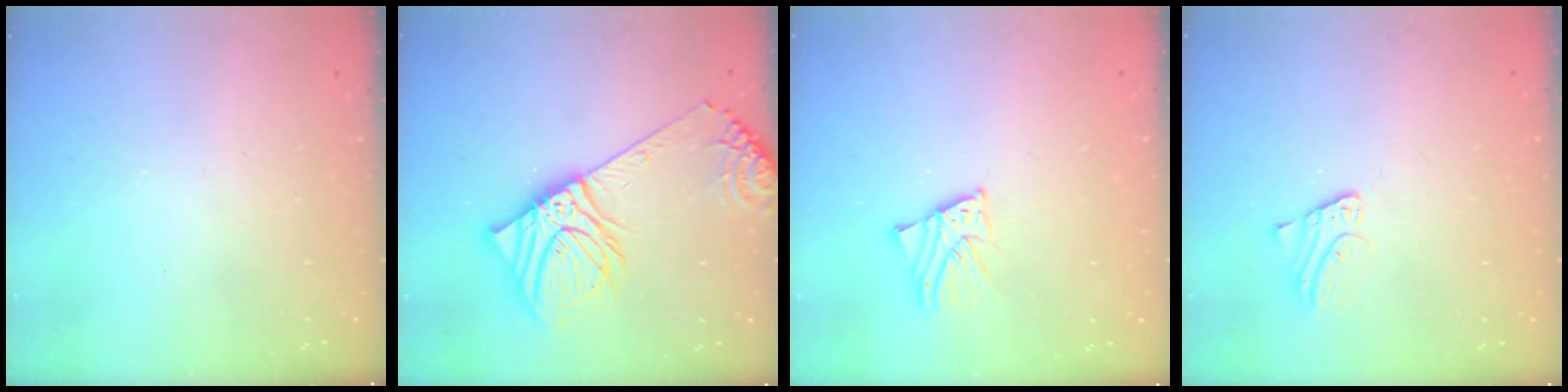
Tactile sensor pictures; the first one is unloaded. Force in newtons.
{"total": 19.2, "press": 18.8, "slide": 3.7}
{"total": 2.6, "press": 2.6, "slide": 0.2}
{"total": 3.9, "press": 3.9, "slide": 0.3}